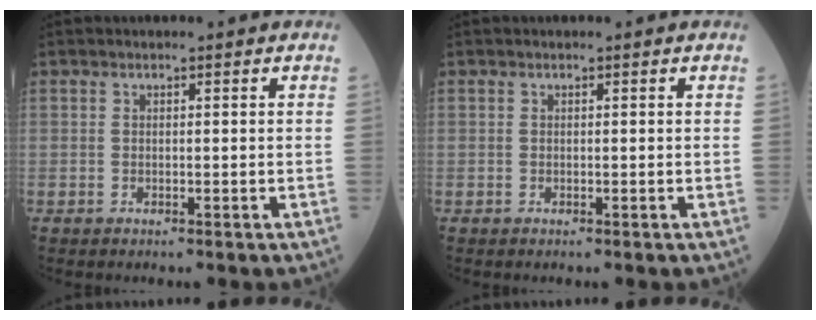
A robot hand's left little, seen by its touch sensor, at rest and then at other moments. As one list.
[{"total": 0.0}]